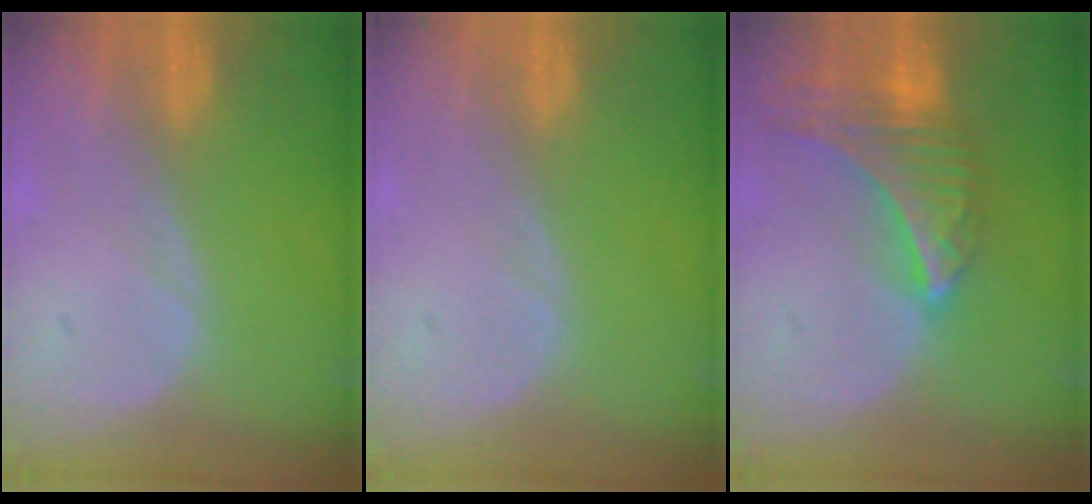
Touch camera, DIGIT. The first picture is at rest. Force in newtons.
{"total": 0.0}
{"total": 9.2, "press": 8.1, "slide": 4.3}